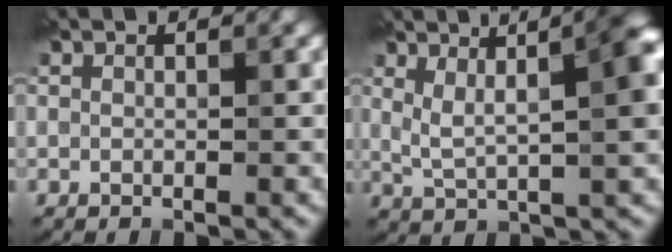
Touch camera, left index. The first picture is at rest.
{"total": 8.3, "force": [2.6, 3.0, 7.3], "torque": [-0.109, 0.009, 0.047]}